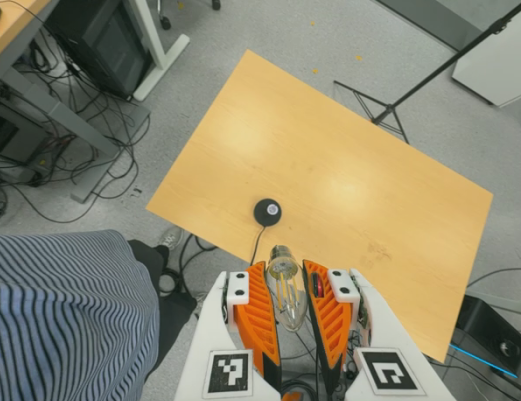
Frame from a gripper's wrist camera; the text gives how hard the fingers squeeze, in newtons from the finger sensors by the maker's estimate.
{"total": 22.0, "left": 25.1, "right": 18.8}